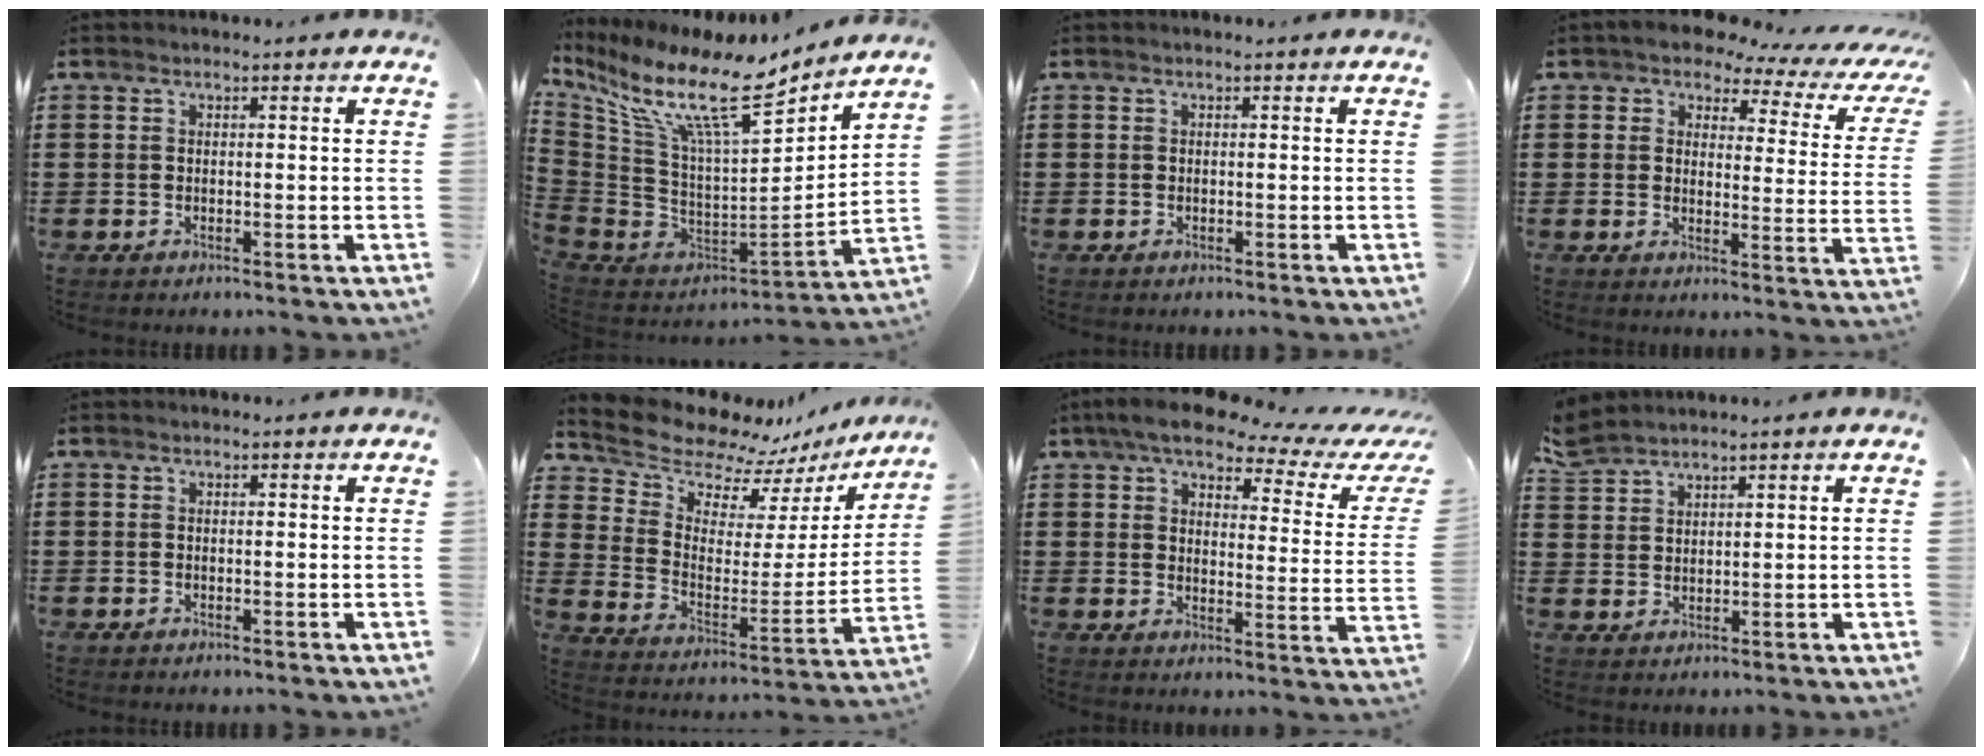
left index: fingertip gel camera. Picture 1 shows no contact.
{"total": 13.4, "force": [9.1, 2.3, 9.5], "torque": [-0.214, -0.075, 0.146]}
{"total": 0.0}
{"total": 4.2, "force": [3.3, 1.8, 2.0], "torque": [-0.052, -0.012, 0.050]}
{"total": 0.0}
{"total": 10.2, "force": [9.4, 3.4, 2.0], "torque": [-0.078, -0.073, 0.165]}
{"total": 6.8, "force": [5.3, 1.5, 4.0], "torque": [-0.087, -0.023, 0.086]}
{"total": 3.4, "force": [3.2, 1.0, 0.7], "torque": [-0.025, -0.004, 0.061]}